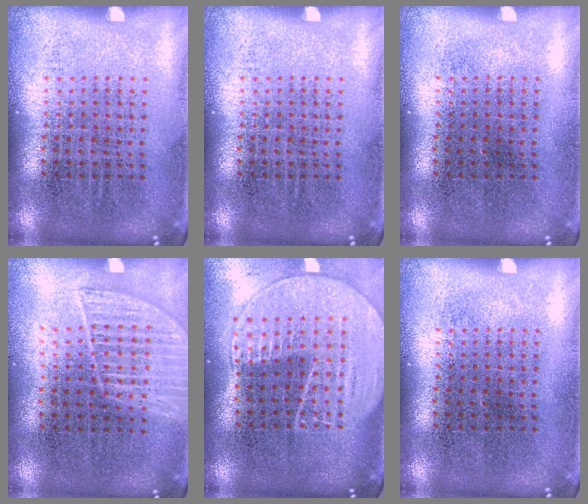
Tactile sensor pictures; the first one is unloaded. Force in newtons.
{"total": 0.0}
{"total": 0.0}
{"total": 1.4, "press": 1.3, "slide": 0.6}
{"total": 1.9, "press": 1.8, "slide": 0.8}
{"total": 0.0}